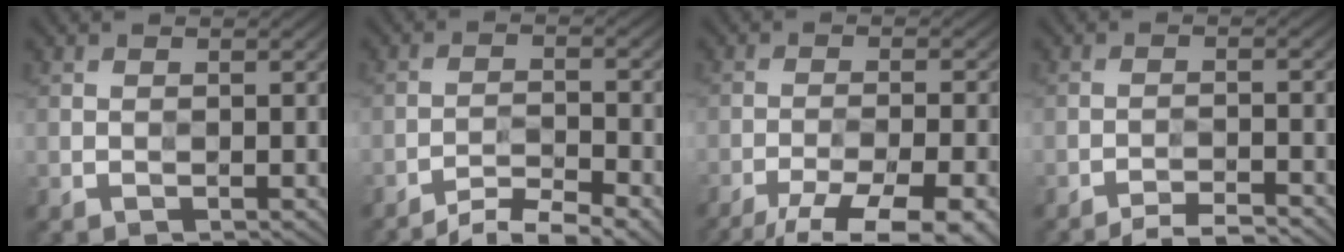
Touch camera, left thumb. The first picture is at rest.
{"total": 5.7, "force": [-4.6, 1.0, 3.1], "torque": [-0.061, 0.003, -0.081]}
{"total": 13.1, "force": [-10.3, 3.2, 7.4], "torque": [-0.123, -0.014, -0.136]}
{"total": 4.6, "force": [-4.0, 0.4, 2.2], "torque": [-0.034, 0.009, -0.073]}